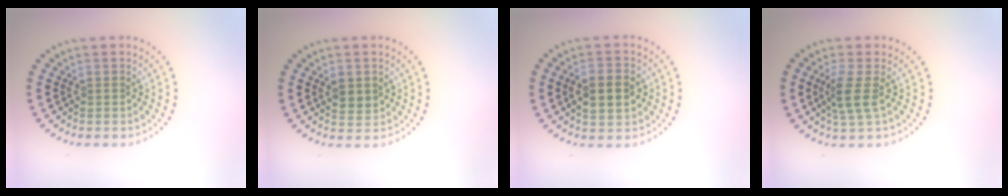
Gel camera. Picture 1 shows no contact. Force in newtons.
{"total": 1.9, "press": 1.8, "slide": 0.7}
{"total": 4.0, "press": 4.0, "slide": 0.1}
{"total": 2.5, "press": 1.9, "slide": 1.6}